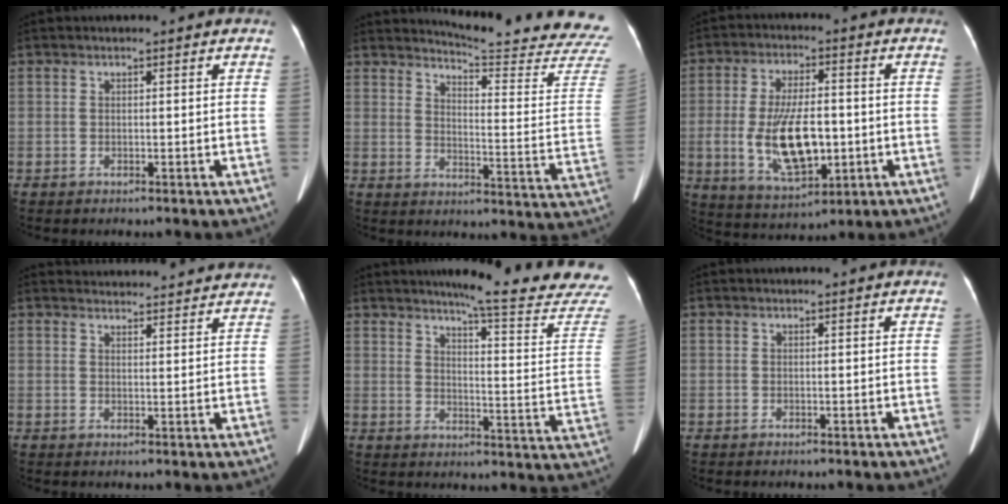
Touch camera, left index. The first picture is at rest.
{"total": 21.6, "force": [21.1, -0.8, 4.5], "torque": [-0.063, -0.166, 0.233]}
{"total": 12.2, "force": [-1.8, 5.0, 10.9], "torque": [-0.217, -0.005, -0.021]}
{"total": 13.6, "force": [13.2, 2.2, 2.6], "torque": [-0.019, 0.022, 0.148]}
{"total": 18.8, "force": [17.4, -0.8, 7.0], "torque": [-0.090, -0.111, 0.196]}
{"total": 0.0}